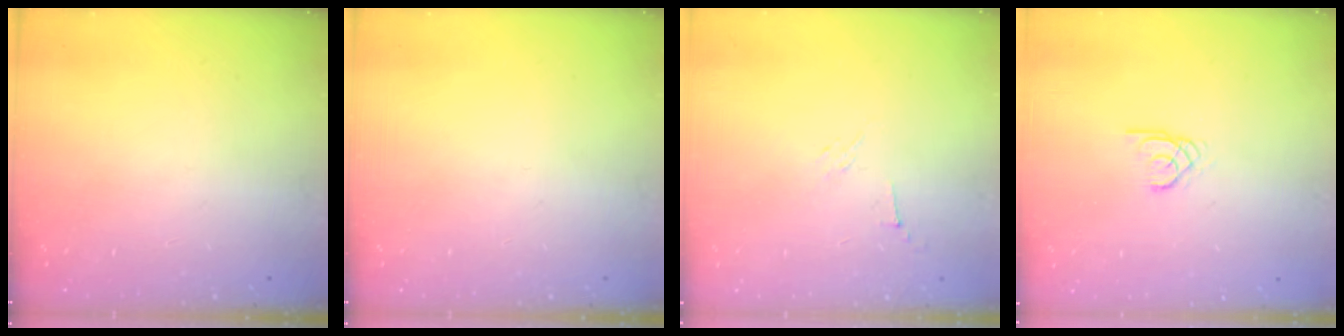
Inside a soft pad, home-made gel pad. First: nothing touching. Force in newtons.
{"total": 0.0}
{"total": 2.9, "press": 2.8, "slide": 0.8}
{"total": 1.9, "press": 1.9, "slide": 0.1}